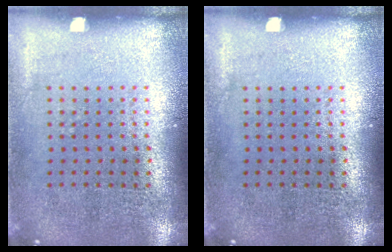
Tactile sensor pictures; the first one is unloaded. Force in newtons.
{"total": 0.0}